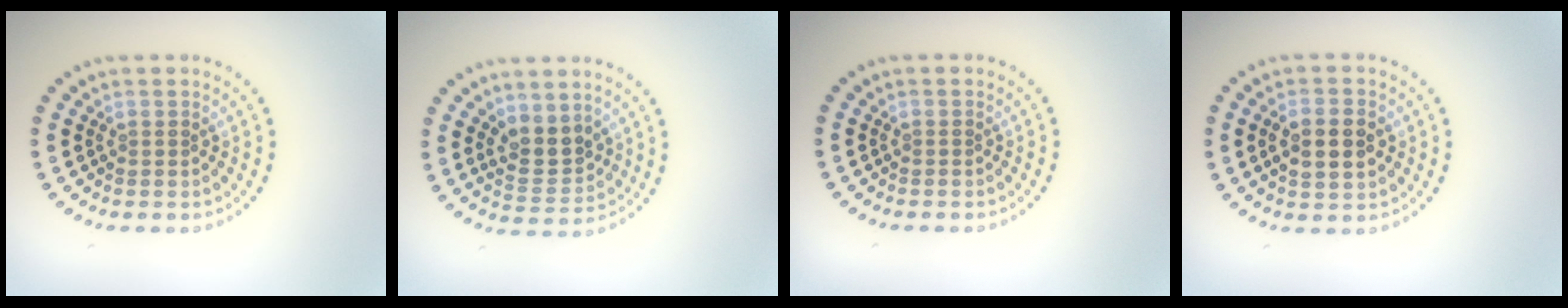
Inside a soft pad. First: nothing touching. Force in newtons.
{"total": 3.0, "press": 2.7, "slide": 1.2}
{"total": 0.0}
{"total": 3.5, "press": 3.5, "slide": 0.2}